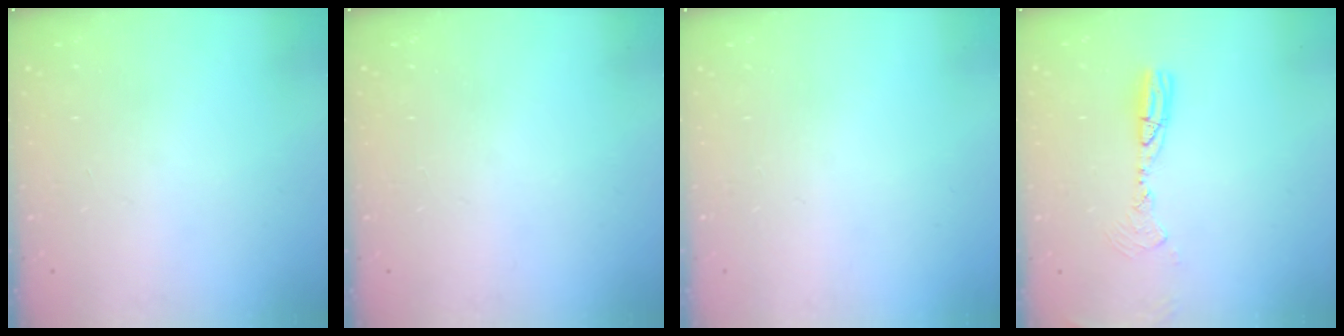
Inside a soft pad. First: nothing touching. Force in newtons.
{"total": 0.0}
{"total": 0.0}
{"total": 9.2, "press": 9.0, "slide": 2.2}